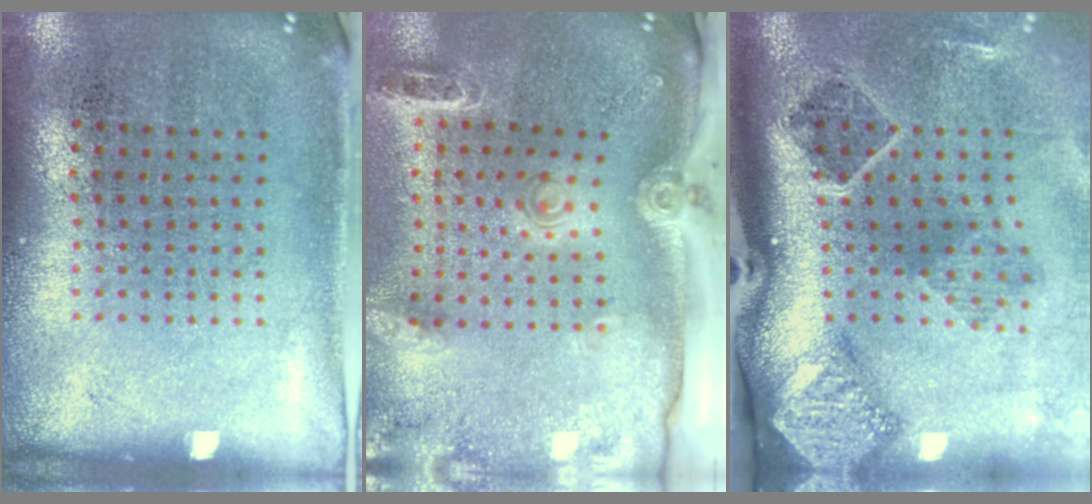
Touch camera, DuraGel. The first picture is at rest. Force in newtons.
{"total": 2.8, "press": 2.0, "slide": 1.9}
{"total": 3.0, "press": 1.9, "slide": 2.3}